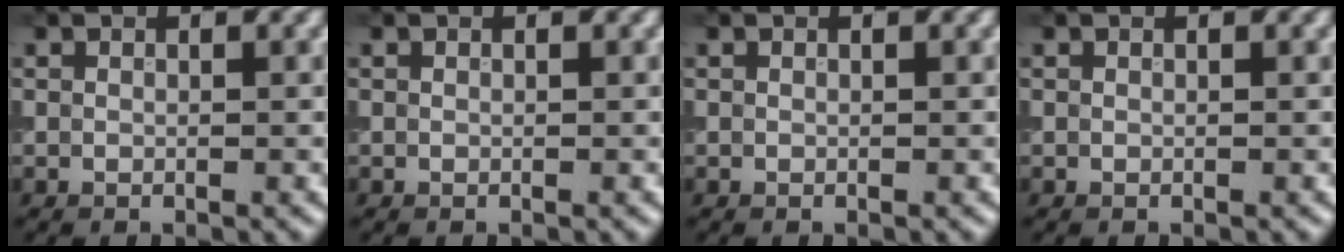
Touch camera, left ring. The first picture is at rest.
{"total": 0.0}
{"total": 0.0}
{"total": 0.0}